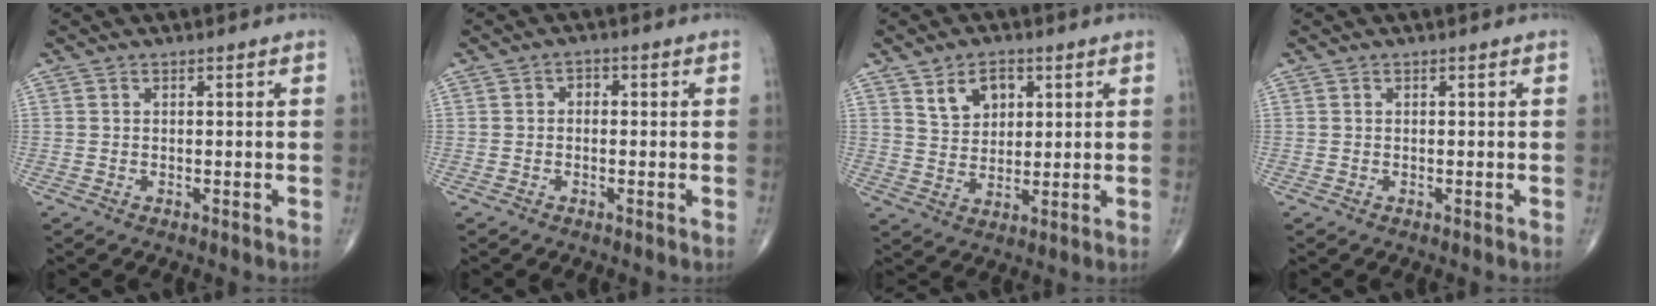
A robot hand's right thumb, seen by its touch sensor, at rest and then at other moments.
{"total": 1.7, "force": [0.0, 1.3, 1.2], "torque": [-0.006, 0.008, -0.006]}
{"total": 7.0, "force": [3.3, 4.6, 4.0], "torque": [-0.044, -0.018, 0.061]}
{"total": 0.0}